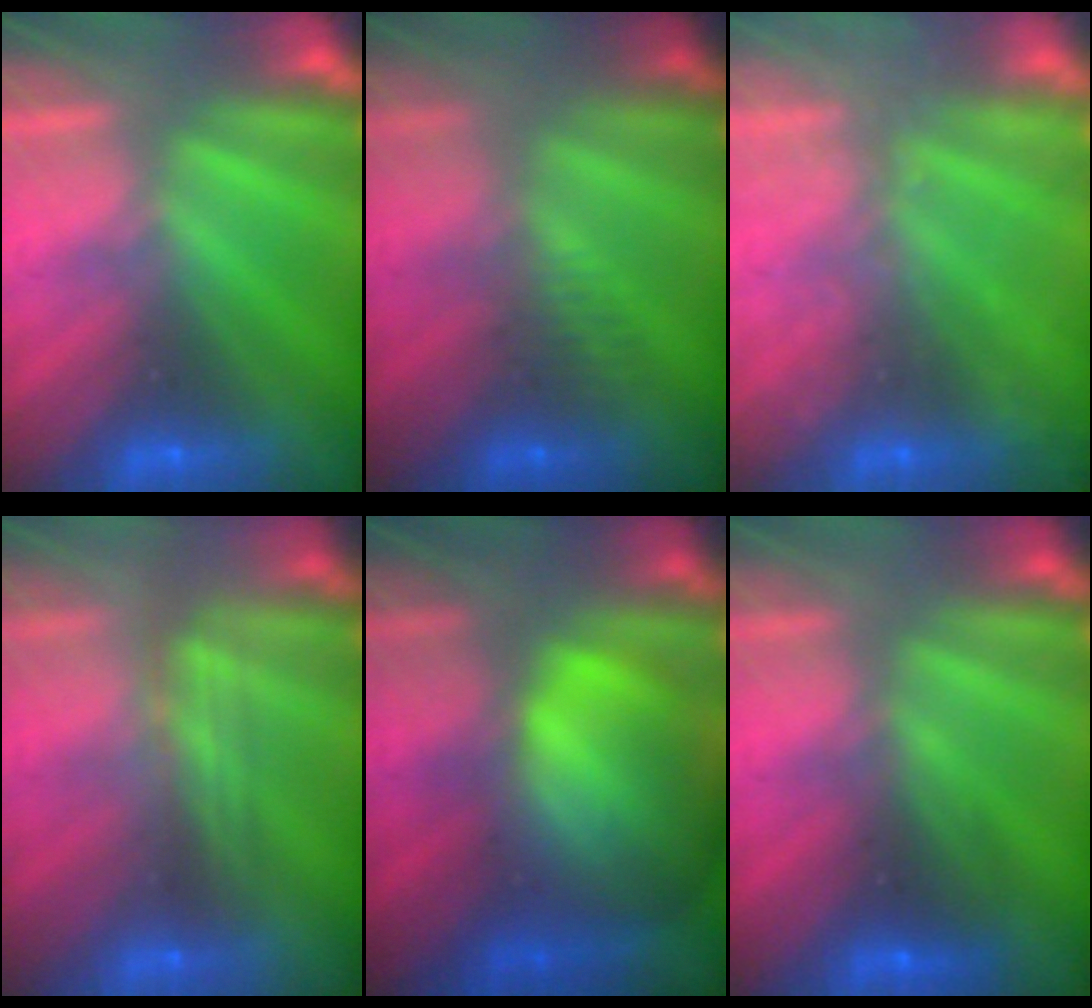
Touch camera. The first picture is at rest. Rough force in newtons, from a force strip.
{"total": 2.5}
{"total": 2.3}
{"total": 2.4}
{"total": 9.6}
{"total": 2.6}